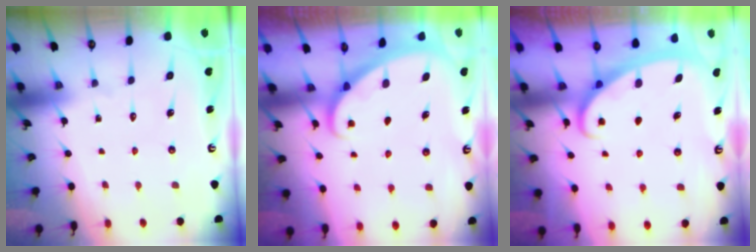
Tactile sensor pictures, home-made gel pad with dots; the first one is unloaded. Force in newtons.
{"total": 1.5, "press": 1.5, "slide": 0.1}
{"total": 3.0, "press": 2.9, "slide": 0.4}